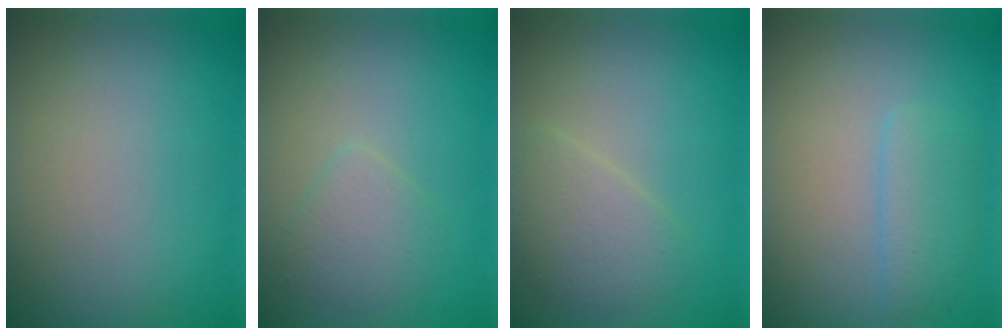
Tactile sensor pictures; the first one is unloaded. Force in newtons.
{"total": 1.9, "press": 1.9, "slide": 0.1}
{"total": 2.5, "press": 2.5, "slide": 0.1}
{"total": 2.3, "press": 2.3, "slide": 0.1}